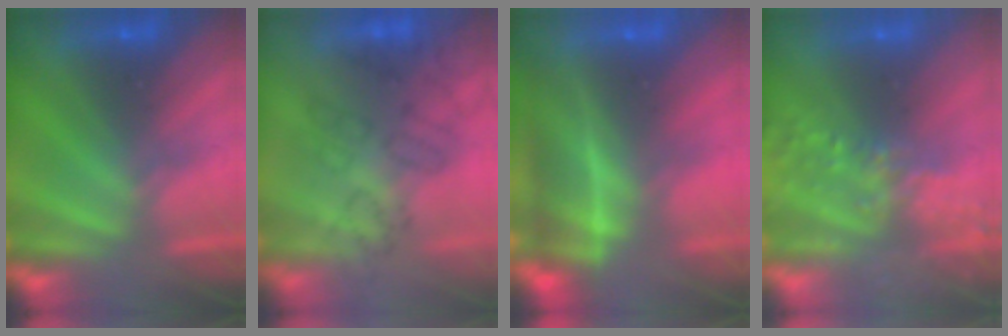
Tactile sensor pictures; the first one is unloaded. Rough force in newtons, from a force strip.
{"total": 4.6}
{"total": 7.1}
{"total": 6.7}